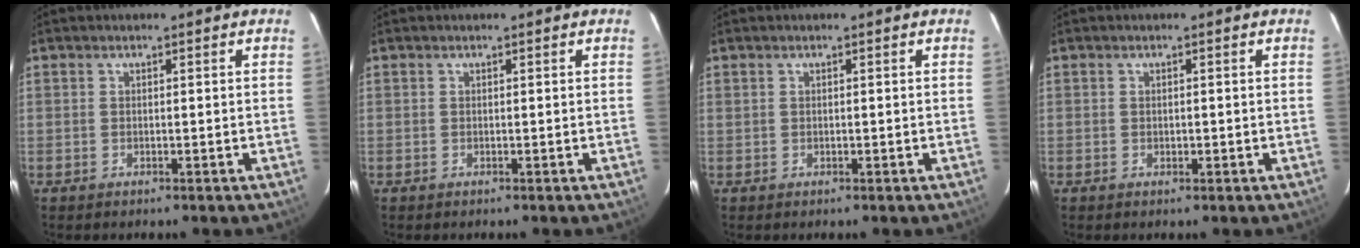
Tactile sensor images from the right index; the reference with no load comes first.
{"total": 0.0}
{"total": 0.0}
{"total": 0.8, "force": [-0.1, 0.5, 0.6], "torque": [-0.009, 0.000, 0.000]}